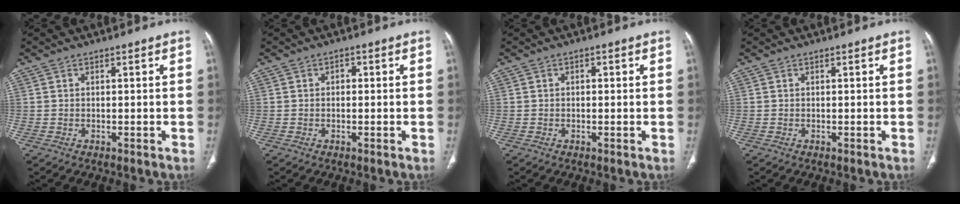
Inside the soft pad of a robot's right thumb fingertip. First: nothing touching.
{"total": 1.2, "force": [0.0, 0.9, 0.8], "torque": [-0.008, 0.004, -0.003]}
{"total": 1.0, "force": [0.2, 0.6, 0.8], "torque": [-0.013, 0.004, 0.001]}
{"total": 0.0}